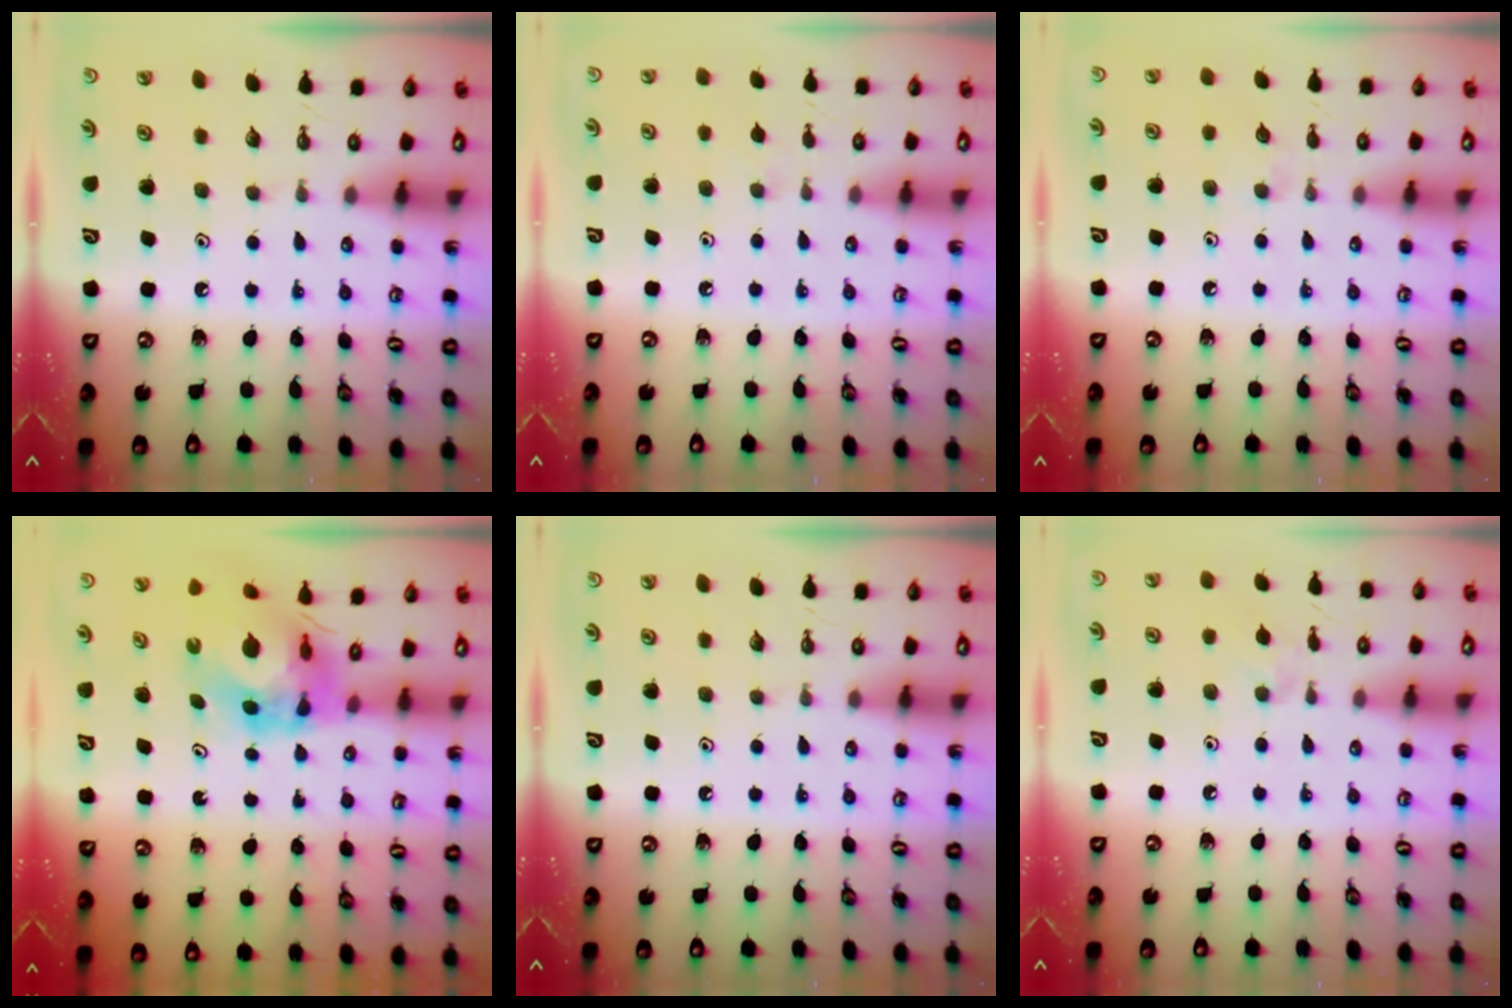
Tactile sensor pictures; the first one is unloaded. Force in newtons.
{"total": 2.7, "press": 2.6, "slide": 0.5}
{"total": 3.9, "press": 3.9, "slide": 0.6}
{"total": 8.5, "press": 8.5, "slide": 0.7}
{"total": 0.0}
{"total": 4.1, "press": 4.0, "slide": 0.6}